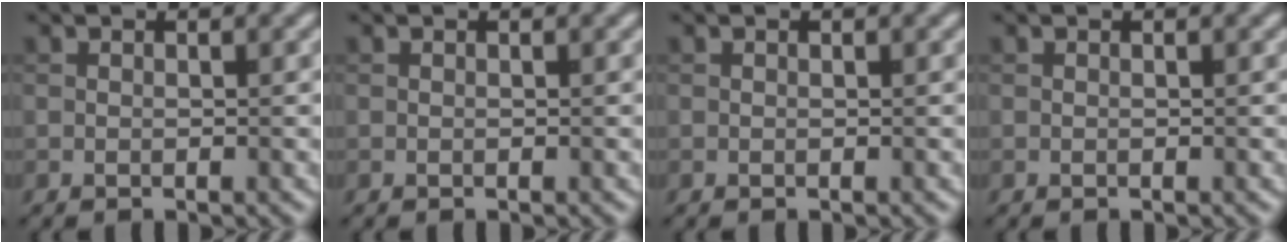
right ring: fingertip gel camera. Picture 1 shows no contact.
{"total": 0.0}
{"total": 0.0}
{"total": 0.0}